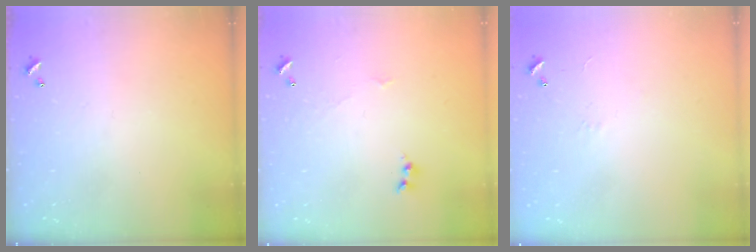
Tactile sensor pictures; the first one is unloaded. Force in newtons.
{"total": 1.6, "press": 1.6, "slide": 0.2}
{"total": 6.6, "press": 6.6, "slide": 0.7}